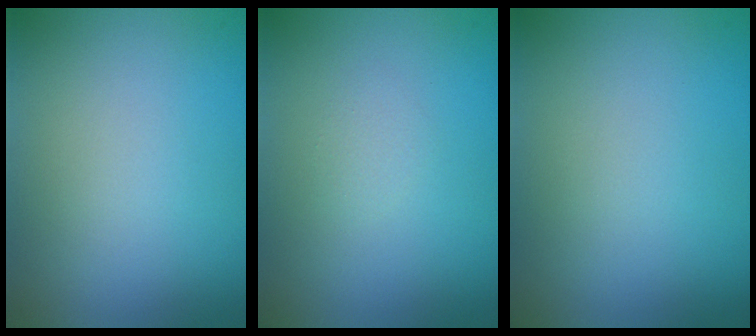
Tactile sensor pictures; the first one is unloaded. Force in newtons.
{"total": 0.7, "press": 0.7, "slide": 0.0}
{"total": 0.0}